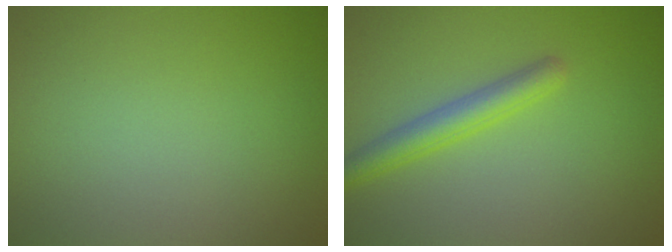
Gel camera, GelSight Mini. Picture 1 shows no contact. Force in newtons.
{"total": 2.8, "press": 2.8, "slide": 0.2}